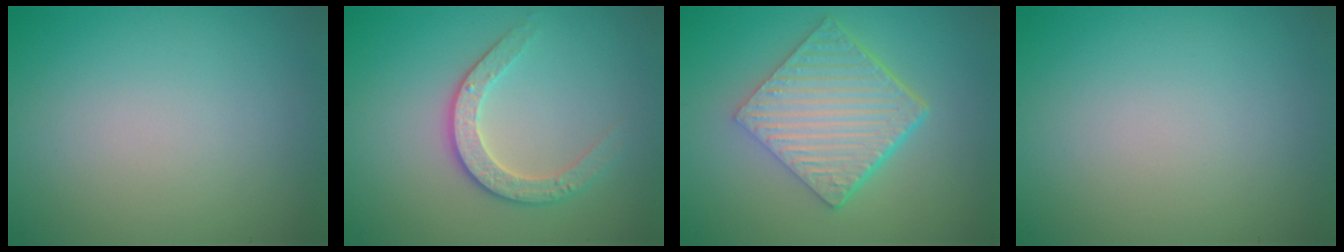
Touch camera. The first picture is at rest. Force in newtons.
{"total": 2.9, "press": 2.7, "slide": 1.1}
{"total": 6.6, "press": 4.7, "slide": 4.6}
{"total": 0.0}